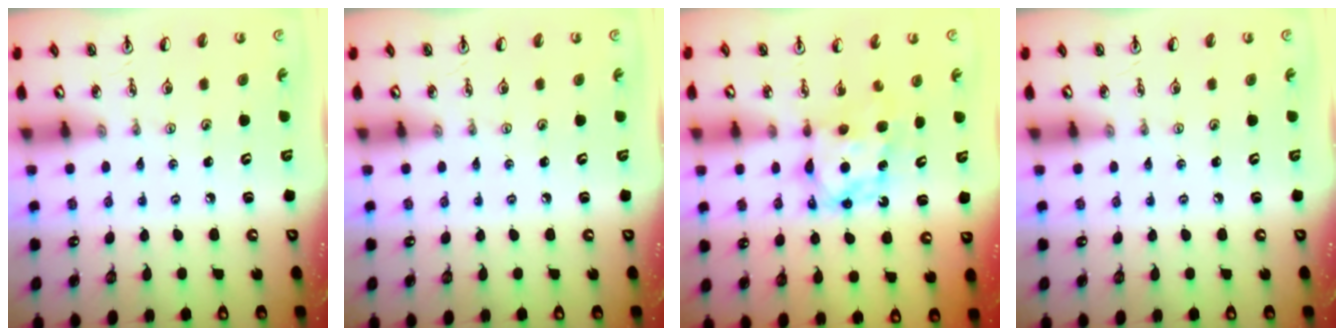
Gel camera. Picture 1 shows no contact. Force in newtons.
{"total": 0.0}
{"total": 7.1, "press": 7.0, "slide": 0.4}
{"total": 0.0}